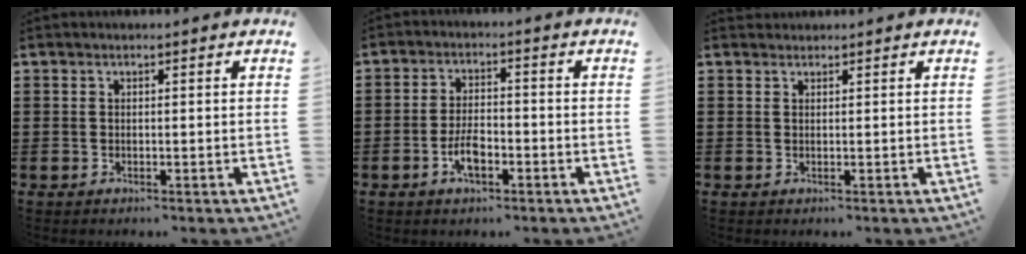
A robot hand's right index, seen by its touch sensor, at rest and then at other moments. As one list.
[{"total": 4.4, "force": [-1.9, 2.0, 3.5], "torque": [-0.081, -0.001, -0.040]}, {"total": 0.7, "force": [0.6, 0.1, -0.1], "torque": [0.003, 0.001, 0.013]}]